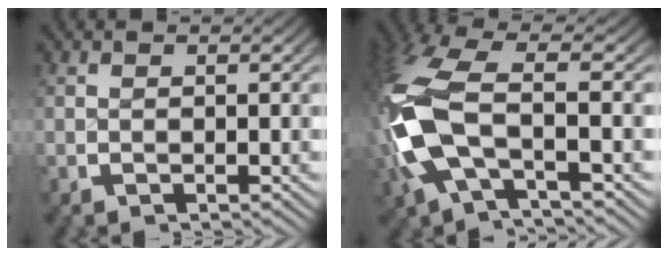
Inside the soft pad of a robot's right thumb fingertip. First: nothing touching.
{"total": 10.3, "force": [-1.3, 5.9, 8.3], "torque": [-0.240, -0.029, -0.003]}